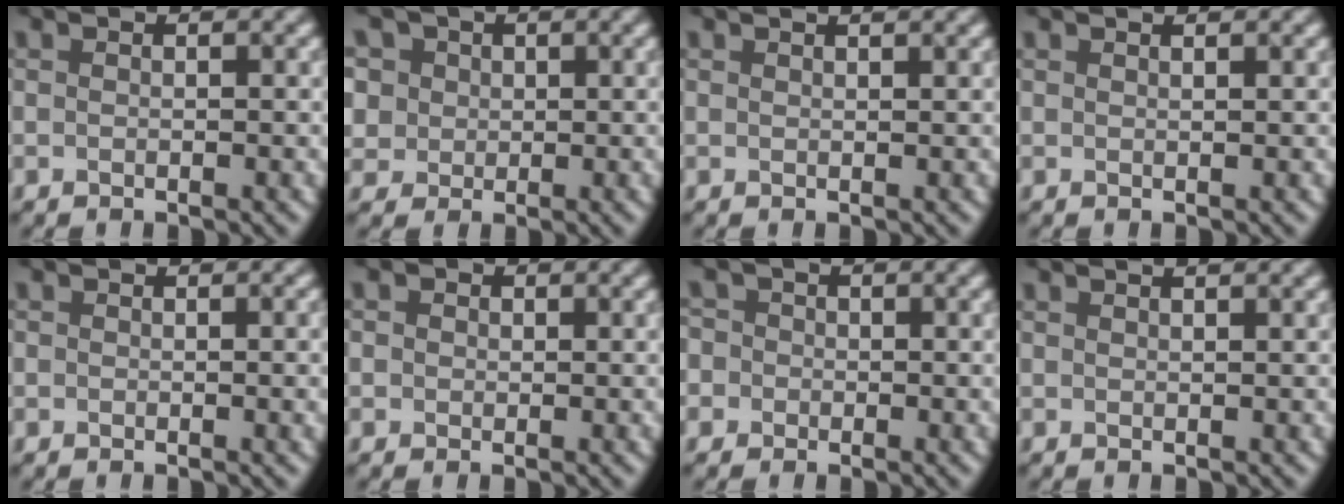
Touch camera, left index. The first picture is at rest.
{"total": 7.4, "force": [3.6, 5.7, 3.0], "torque": [-0.066, 0.020, 0.037]}
{"total": 1.4, "force": [1.2, 0.4, 0.7], "torque": [-0.007, 0.000, 0.009]}
{"total": 1.0, "force": [0.8, 0.3, 0.5], "torque": [-0.001, 0.000, 0.006]}
{"total": 2.2, "force": [0.0, 1.5, 1.6], "torque": [-0.006, -0.002, -0.002]}
{"total": 2.1, "force": [0.9, 1.8, 0.8], "torque": [-0.005, 0.011, -0.003]}
{"total": 3.8, "force": [0.3, 3.6, 1.3], "torque": [-0.009, 0.030, -0.031]}
{"total": 1.7, "force": [1.3, 0.5, 1.0], "torque": [-0.007, 0.004, 0.006]}